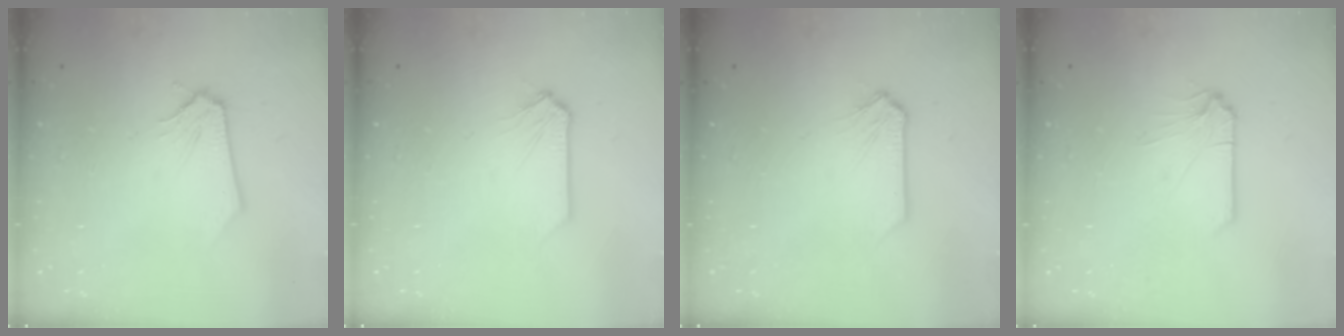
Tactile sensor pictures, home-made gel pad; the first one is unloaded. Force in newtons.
{"total": 0.0}
{"total": 0.0}
{"total": 0.7, "press": 0.7, "slide": 0.0}